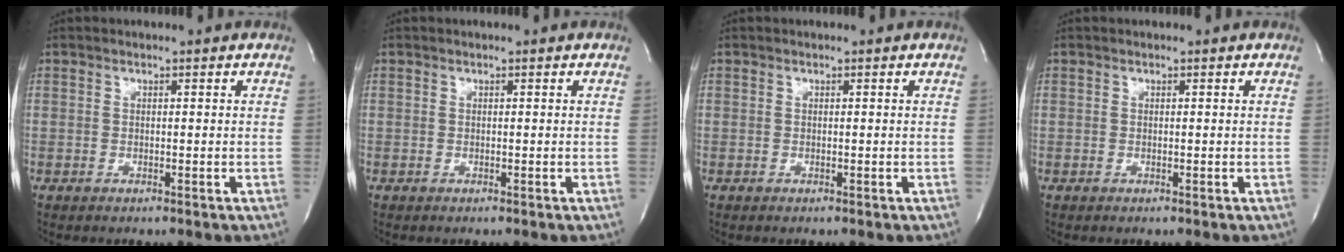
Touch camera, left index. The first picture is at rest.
{"total": 0.0}
{"total": 0.0}
{"total": 0.0}